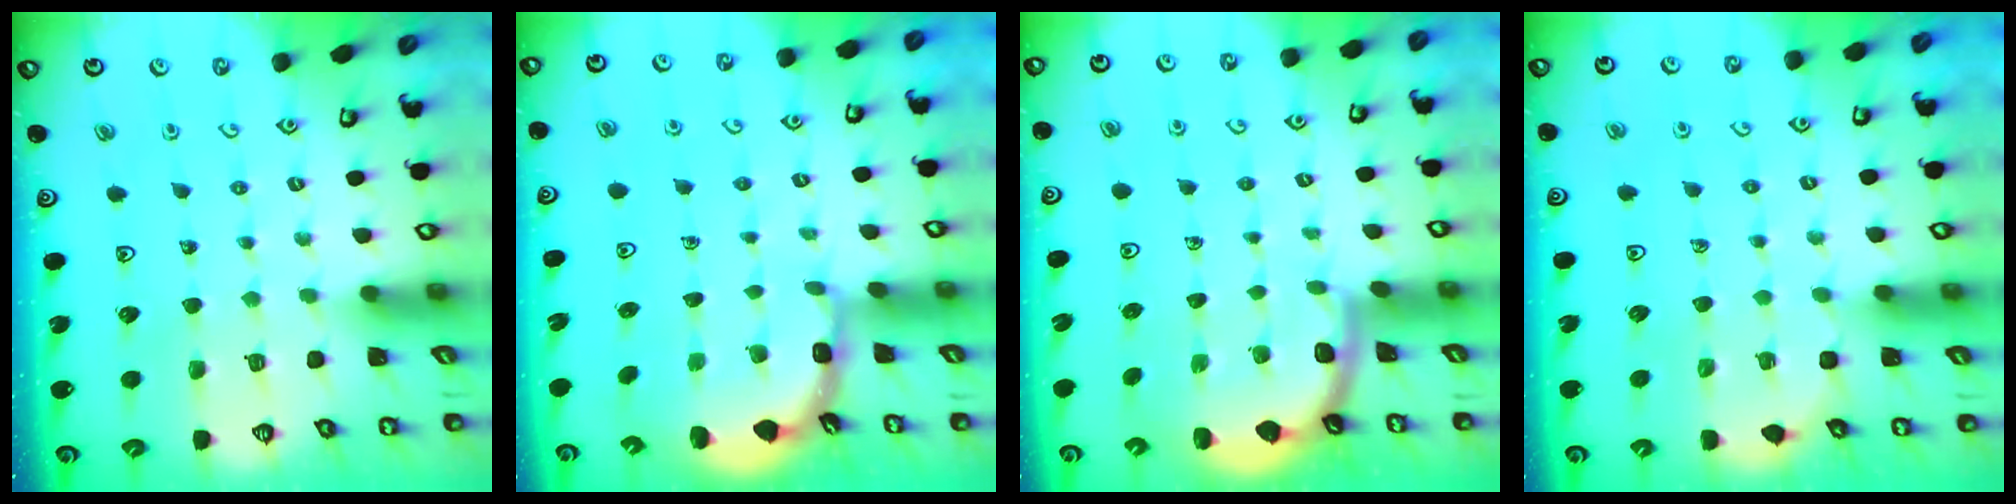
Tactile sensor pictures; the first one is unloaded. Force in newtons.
{"total": 2.1, "press": 1.9, "slide": 0.8}
{"total": 1.6, "press": 1.6, "slide": 0.1}
{"total": 3.3, "press": 3.0, "slide": 1.5}